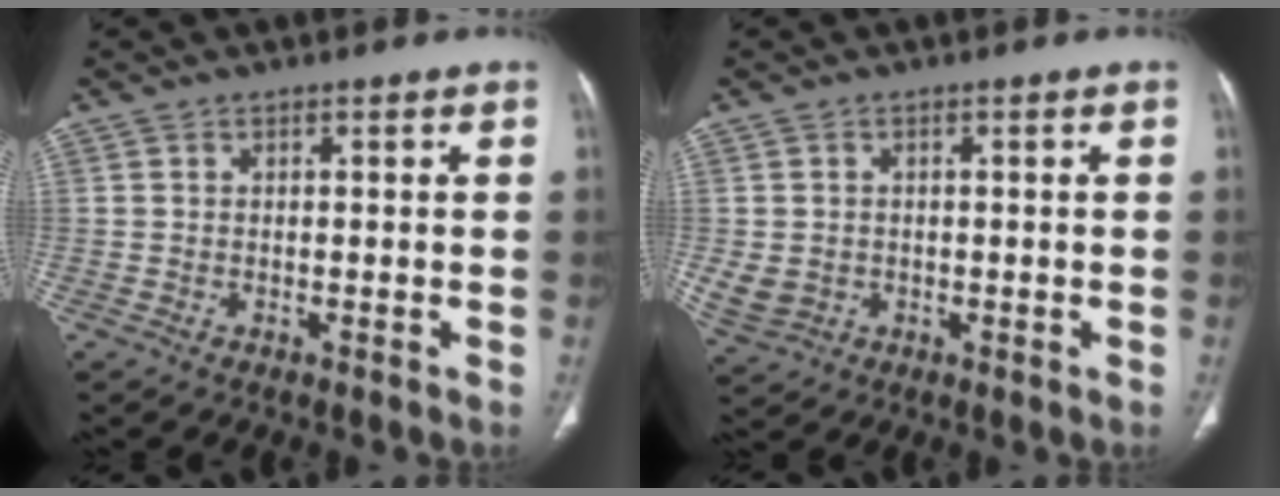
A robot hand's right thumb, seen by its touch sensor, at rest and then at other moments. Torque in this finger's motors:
{"motor_torque": [1.26, 0.84, 0.94, -1.01, 0.18]}